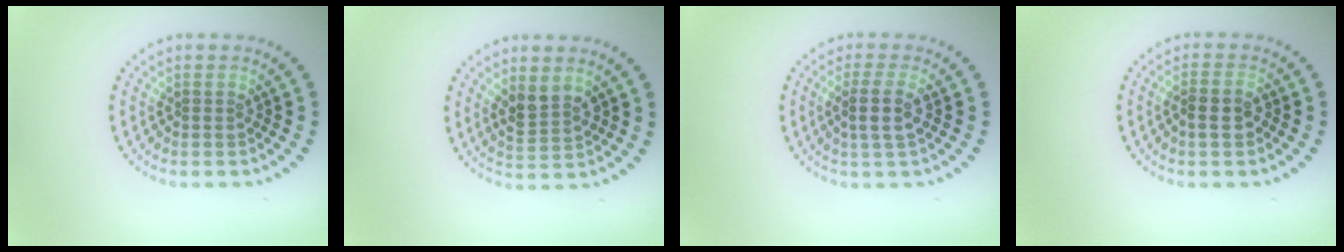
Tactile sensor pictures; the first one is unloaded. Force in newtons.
{"total": 2.6, "press": 2.4, "slide": 0.9}
{"total": 2.6, "press": 2.2, "slide": 1.3}
{"total": 2.3, "press": 2.2, "slide": 0.8}